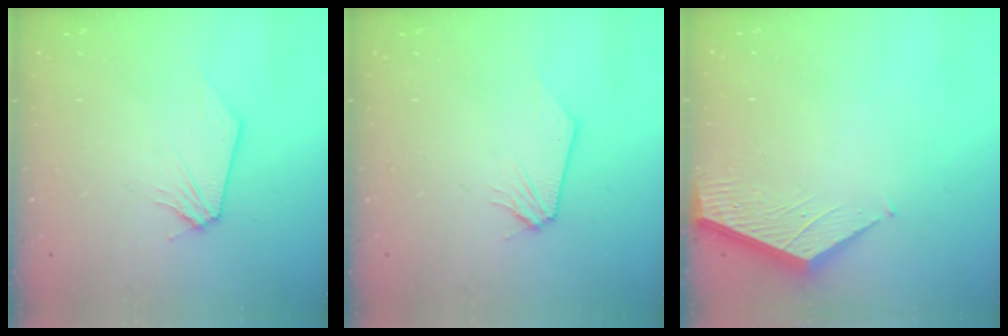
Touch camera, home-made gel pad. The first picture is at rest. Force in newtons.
{"total": 0.0}
{"total": 3.4, "press": 3.4, "slide": 0.4}